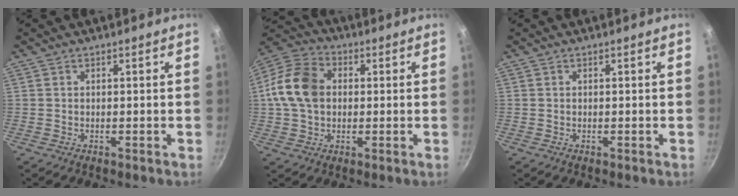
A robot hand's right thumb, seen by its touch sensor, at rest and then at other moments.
{"total": 12.8, "force": [0.9, 9.5, 8.6], "torque": [-0.141, 0.023, 0.001]}
{"total": 0.0}